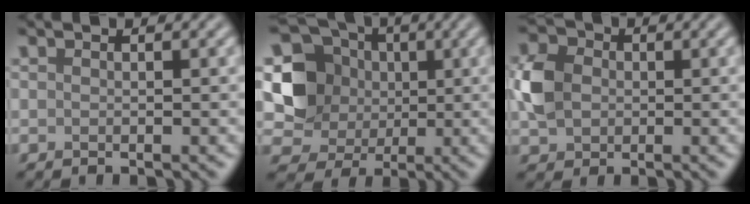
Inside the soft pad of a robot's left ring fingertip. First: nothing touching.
{"total": 7.1, "force": [0.9, 6.4, 3.0], "torque": [-0.057, -0.002, 0.008]}
{"total": 4.4, "force": [0.1, 3.6, 2.5], "torque": [-0.058, 0.006, -0.003]}